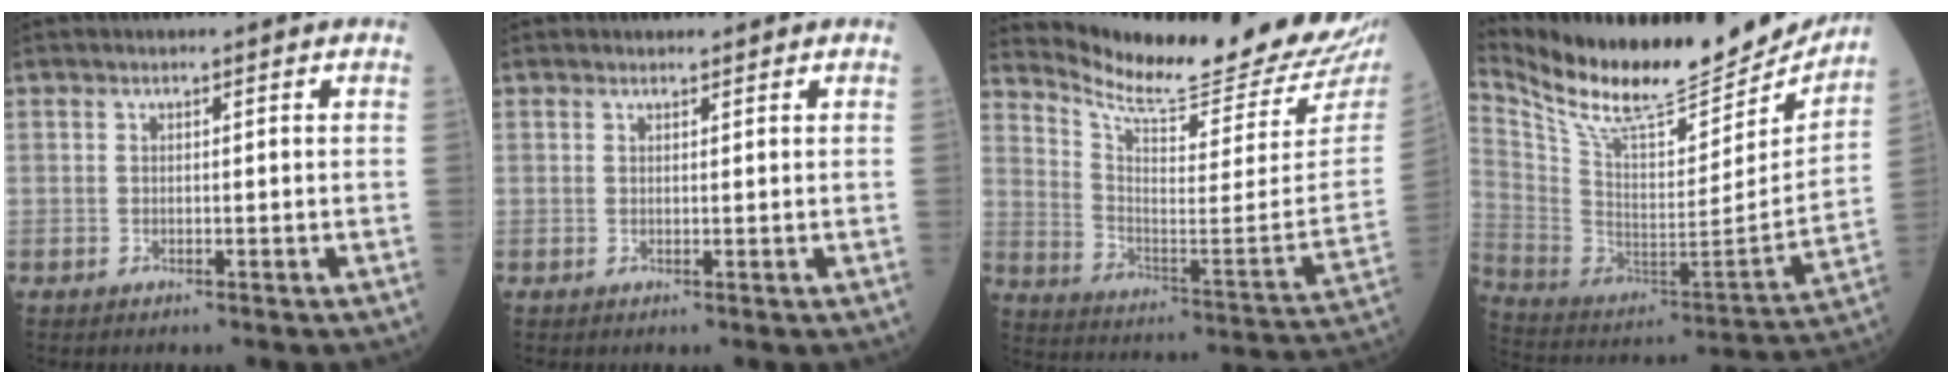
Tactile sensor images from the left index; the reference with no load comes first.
{"total": 0.8, "force": [0.8, 0.2, 0.0], "torque": [-0.007, 0.001, 0.014]}
{"total": 22.8, "force": [21.3, 1.2, 8.2], "torque": [-0.146, -0.105, 0.295]}
{"total": 25.0, "force": [22.2, 5.3, 10.2], "torque": [-0.192, -0.053, 0.343]}